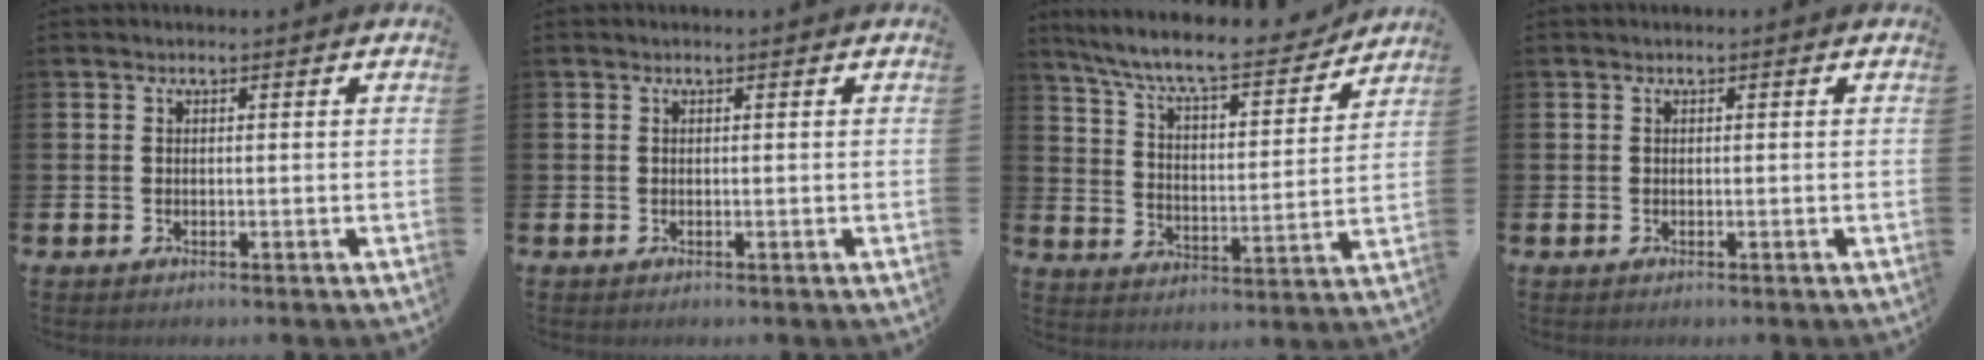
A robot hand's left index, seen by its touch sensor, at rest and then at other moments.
{"total": 0.0}
{"total": 9.5, "force": [8.6, 1.4, 3.7], "torque": [-0.106, -0.059, 0.145]}
{"total": 0.0}